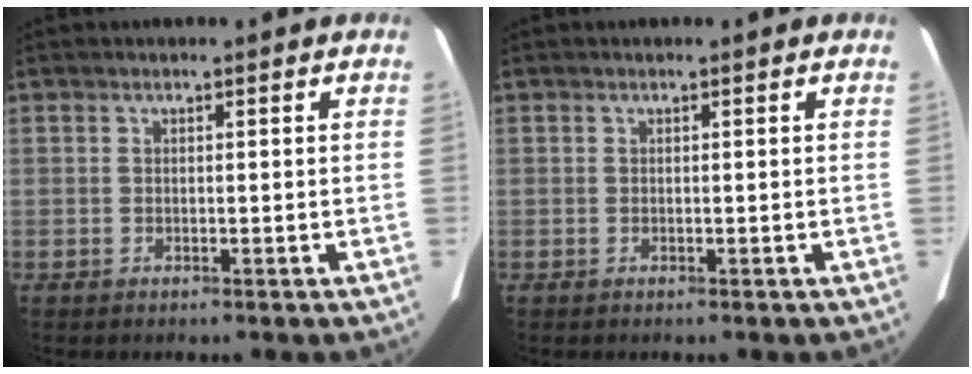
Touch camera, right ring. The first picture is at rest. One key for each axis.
{"total": 0.0}